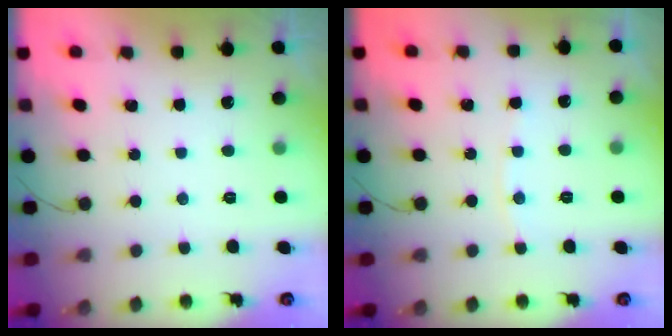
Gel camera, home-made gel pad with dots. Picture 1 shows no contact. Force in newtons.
{"total": 2.9, "press": 2.8, "slide": 0.4}